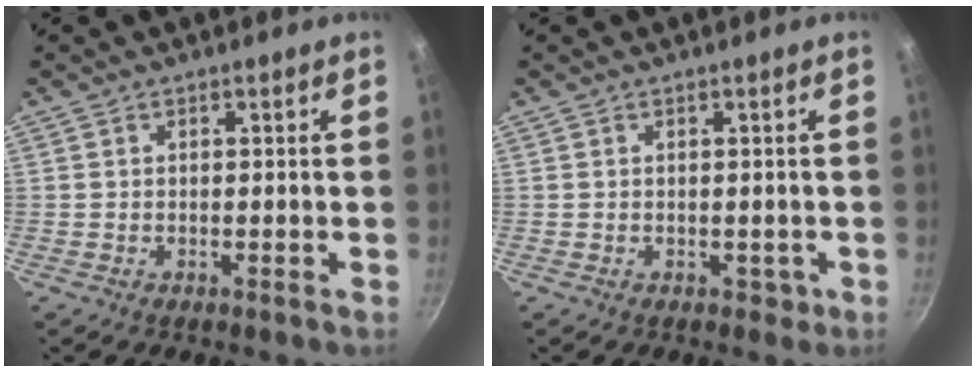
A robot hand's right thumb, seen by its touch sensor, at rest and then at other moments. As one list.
[{"total": 1.4, "force": [-0.2, 1.2, 0.7], "torque": [0.003, 0.003, 0.001]}]